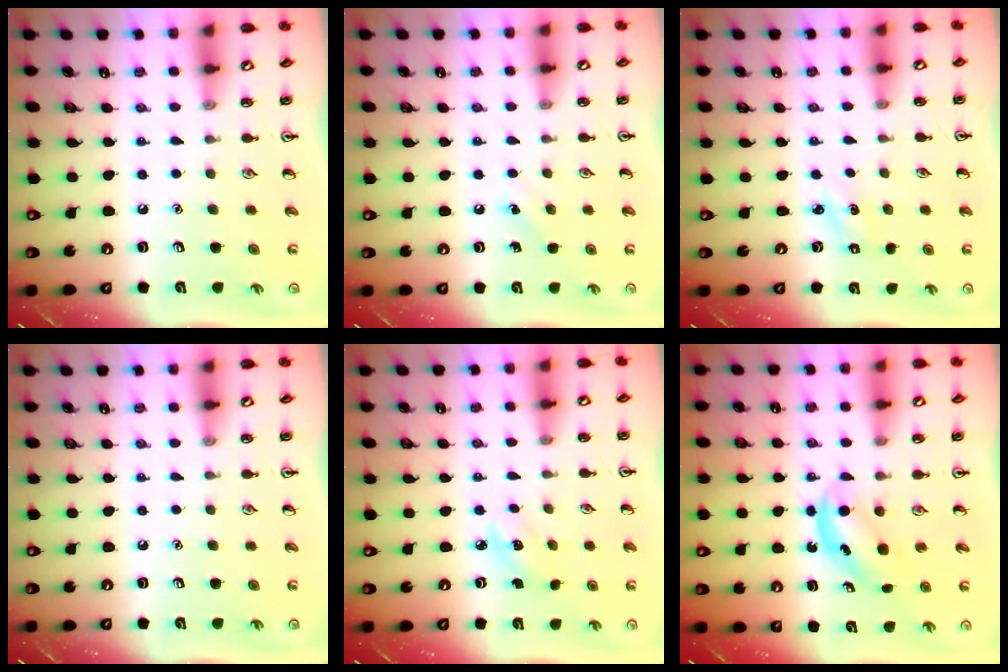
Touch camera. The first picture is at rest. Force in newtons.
{"total": 3.7, "press": 3.5, "slide": 1.3}
{"total": 1.2, "press": 1.1, "slide": 0.4}
{"total": 0.0}
{"total": 3.7, "press": 3.4, "slide": 1.3}
{"total": 5.2, "press": 5.2, "slide": 0.6}